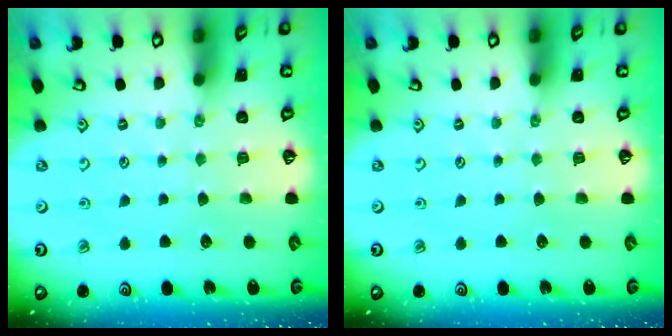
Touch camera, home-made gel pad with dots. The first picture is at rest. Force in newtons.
{"total": 0.0}